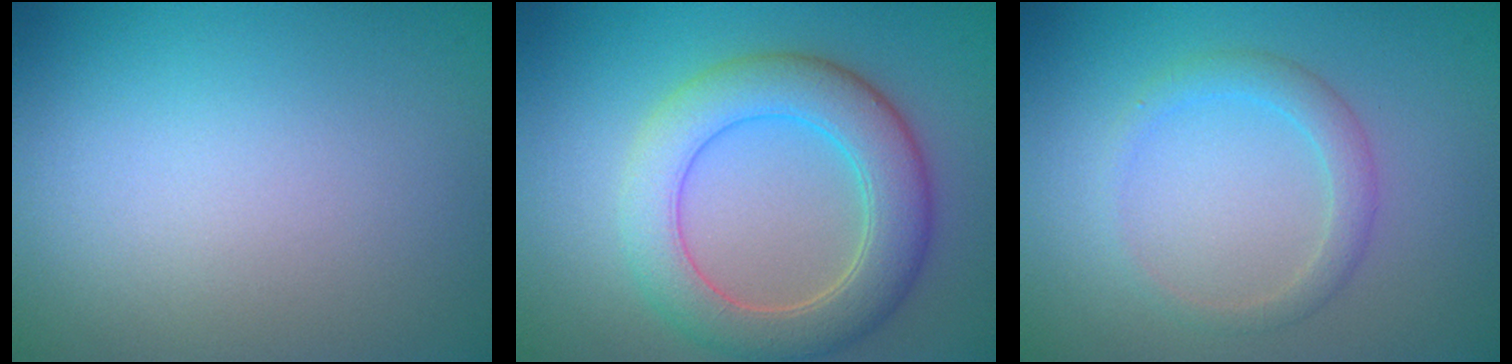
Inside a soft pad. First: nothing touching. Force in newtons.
{"total": 6.2, "press": 6.2, "slide": 0.7}
{"total": 2.0, "press": 2.0, "slide": 0.1}